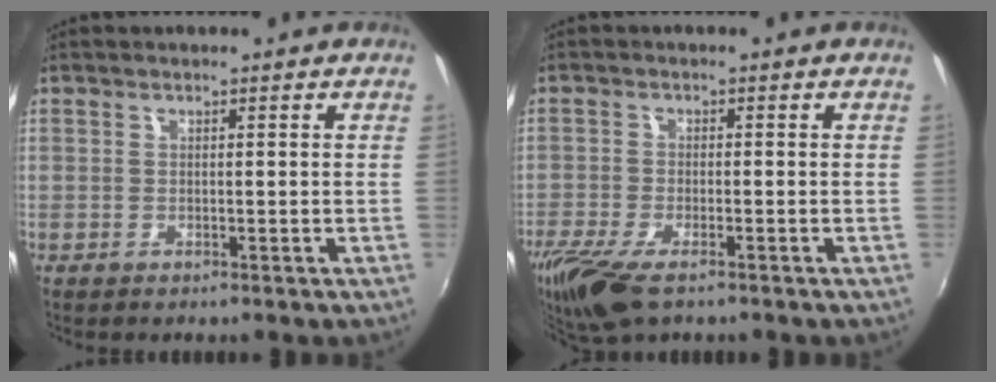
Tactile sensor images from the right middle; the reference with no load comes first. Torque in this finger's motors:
{"motor_torque": [1.18, -0.95, 0.53, 0.15]}